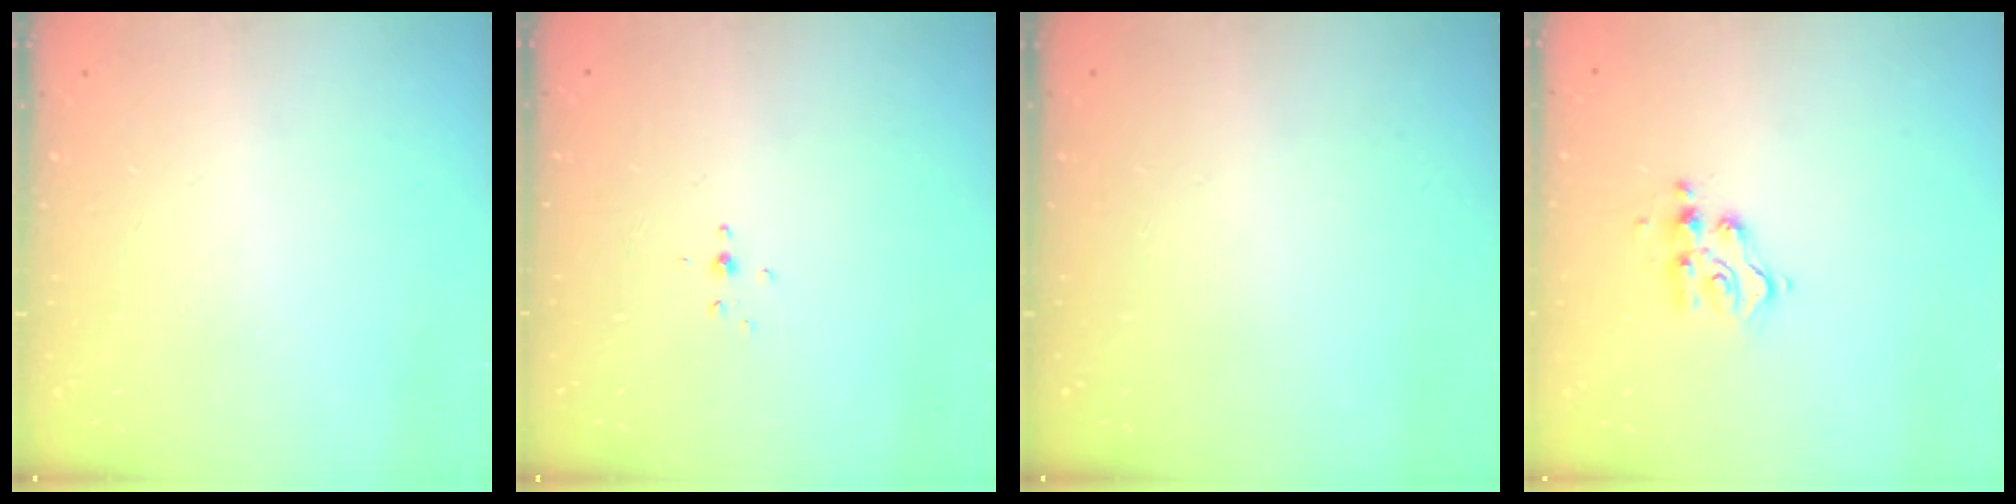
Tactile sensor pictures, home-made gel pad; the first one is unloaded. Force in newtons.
{"total": 2.4, "press": 2.3, "slide": 0.8}
{"total": 0.0}
{"total": 7.7, "press": 7.7, "slide": 0.5}